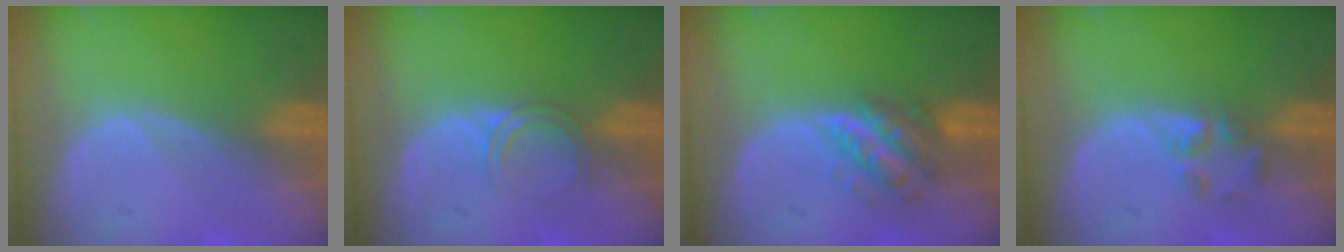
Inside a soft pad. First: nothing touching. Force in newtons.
{"total": 2.4, "press": 2.4, "slide": 0.2}
{"total": 5.8, "press": 5.3, "slide": 2.4}
{"total": 2.3, "press": 2.2, "slide": 0.8}